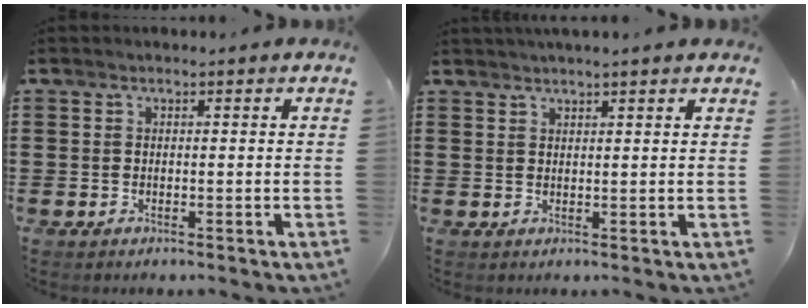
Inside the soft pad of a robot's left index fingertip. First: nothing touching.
{"total": 1.6, "force": [1.5, -0.2, 0.6], "torque": [-0.014, 0.001, 0.029]}